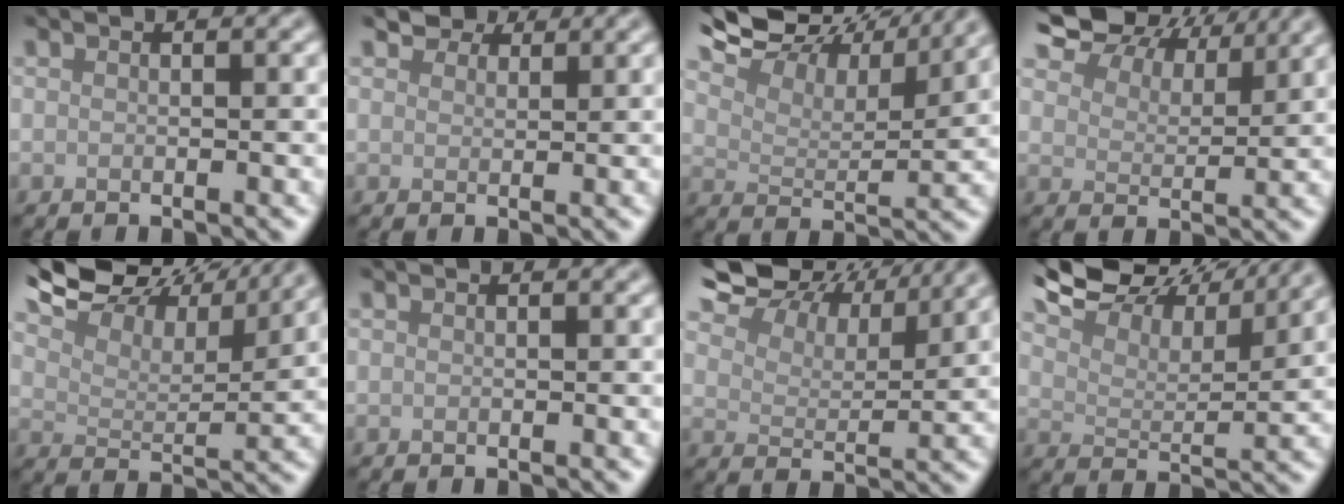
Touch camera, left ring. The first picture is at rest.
{"total": 2.2, "force": [1.9, 1.0, 0.5], "torque": [-0.010, 0.000, 0.029]}
{"total": 11.7, "force": [9.9, 3.5, 5.2], "torque": [-0.109, 0.013, 0.127]}
{"total": 9.2, "force": [8.0, 3.3, 3.3], "torque": [-0.079, 0.010, 0.113]}
{"total": 11.6, "force": [10.0, 3.4, 4.9], "torque": [-0.106, 0.015, 0.127]}
{"total": 0.0}
{"total": 10.0, "force": [8.2, 3.7, 4.4], "torque": [-0.090, 0.012, 0.103]}
{"total": 10.6, "force": [9.4, 2.8, 4.2], "torque": [-0.091, 0.013, 0.123]}